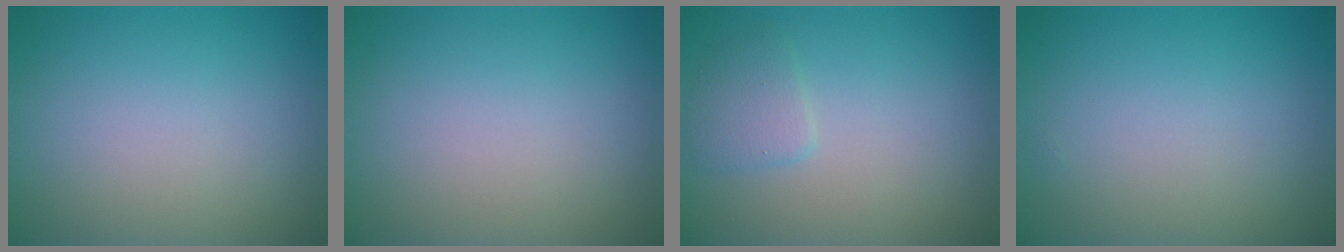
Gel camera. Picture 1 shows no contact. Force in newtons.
{"total": 0.0}
{"total": 1.6, "press": 1.6, "slide": 0.0}
{"total": 0.0}